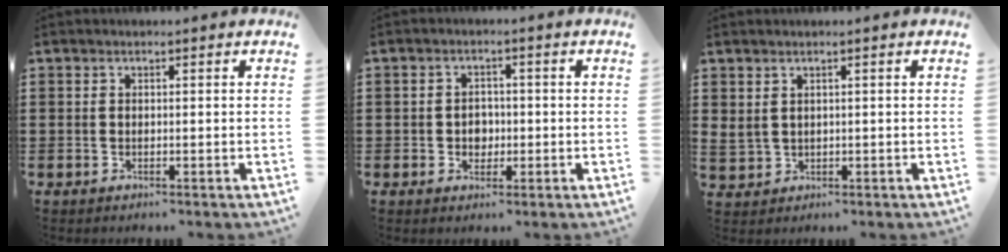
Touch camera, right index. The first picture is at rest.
{"total": 2.5, "force": [-0.4, 2.2, 1.2], "torque": [-0.029, 0.006, -0.012]}
{"total": 1.7, "force": [1.3, 1.0, 0.6], "torque": [-0.017, 0.005, 0.024]}